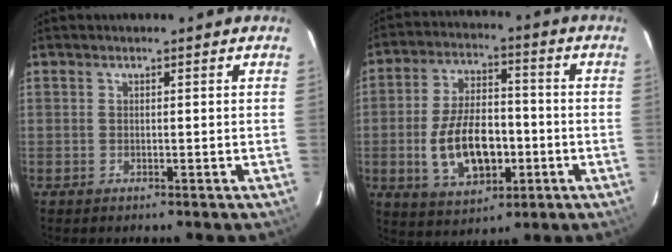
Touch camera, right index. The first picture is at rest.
{"total": 13.9, "force": [-3.3, 7.5, 11.2], "torque": [-0.224, 0.006, -0.043]}